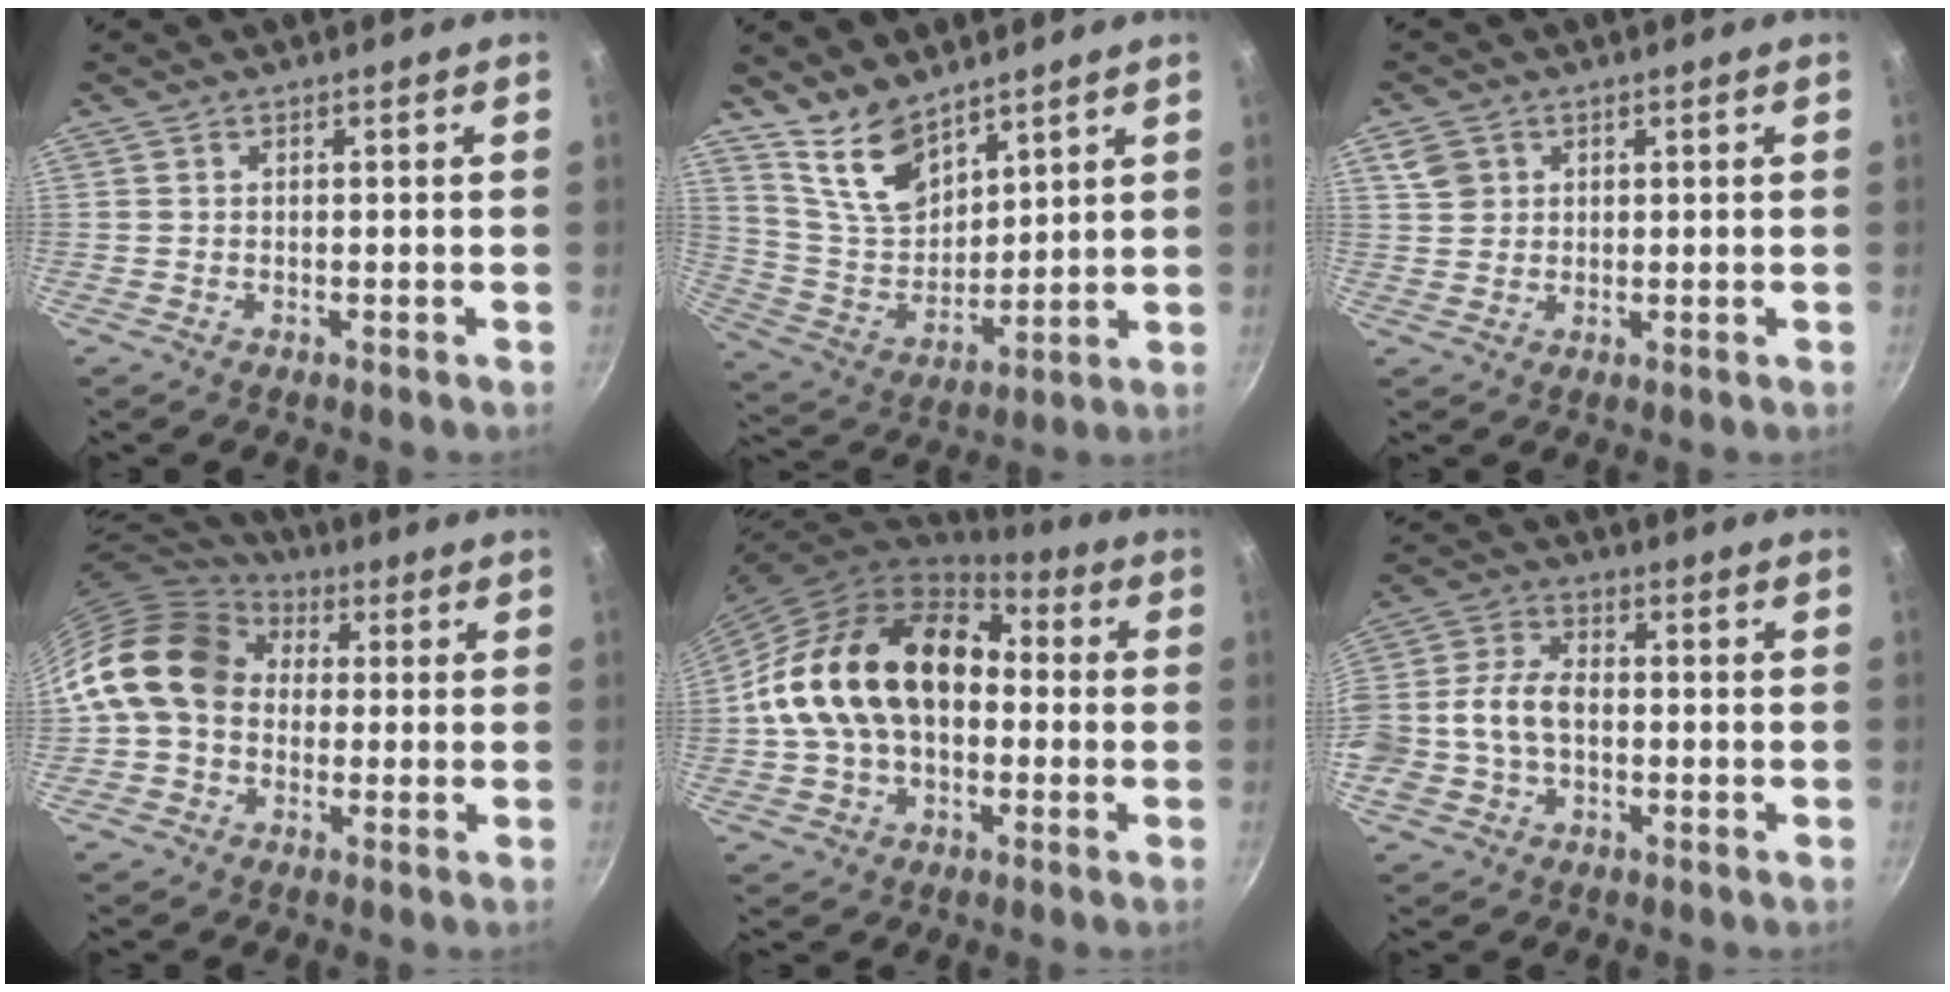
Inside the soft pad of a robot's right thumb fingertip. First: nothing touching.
{"total": 11.6, "force": [8.6, 5.5, 5.5], "torque": [-0.076, -0.063, 0.181]}
{"total": 4.1, "force": [1.7, 3.4, 1.5], "torque": [-0.014, 0.003, 0.034]}
{"total": 15.6, "force": [1.6, 12.4, 9.3], "torque": [-0.147, 0.036, 0.012]}
{"total": 20.3, "force": [0.3, 14.3, 14.5], "torque": [-0.229, 0.053, -0.002]}
{"total": 11.1, "force": [-1.8, 7.6, 7.9], "torque": [-0.149, 0.035, -0.046]}